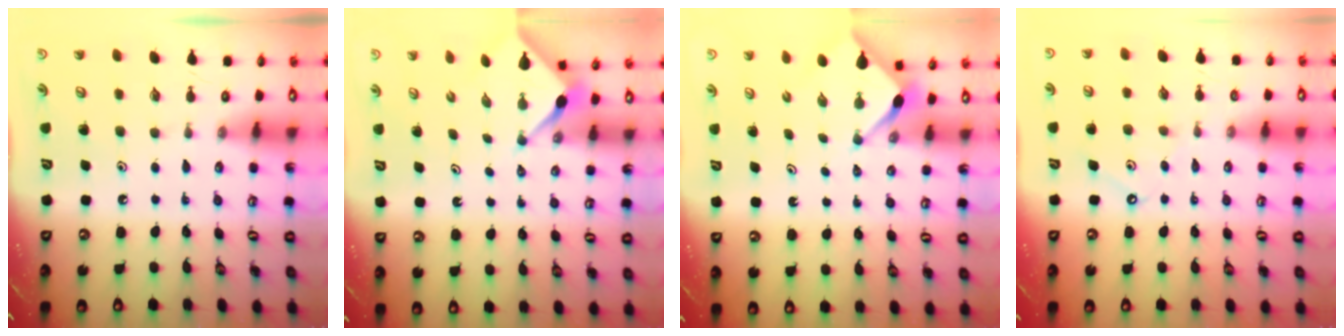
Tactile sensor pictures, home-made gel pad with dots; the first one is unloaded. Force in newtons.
{"total": 2.5, "press": 2.4, "slide": 0.3}
{"total": 2.5, "press": 2.5, "slide": 0.3}
{"total": 6.1, "press": 6.1, "slide": 0.6}